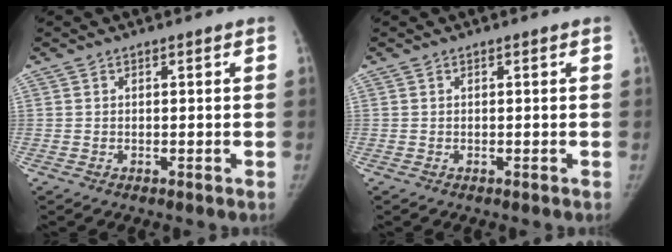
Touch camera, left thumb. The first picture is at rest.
{"total": 0.0}